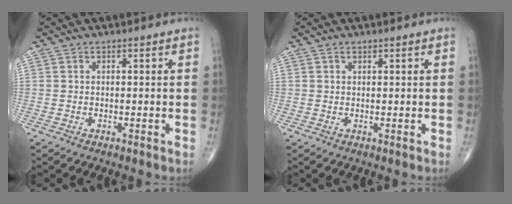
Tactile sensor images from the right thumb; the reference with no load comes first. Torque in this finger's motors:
{"motor_torque": [0.38, -0.43, -0.23, -0.13, 0.06]}